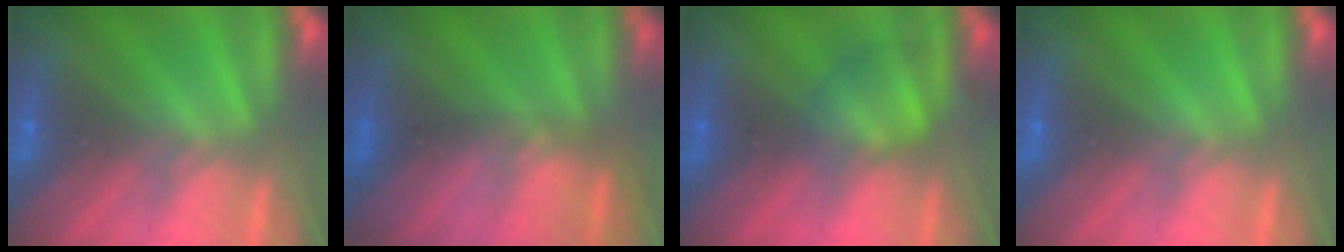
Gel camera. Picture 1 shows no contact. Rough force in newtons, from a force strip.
{"total": 2.8}
{"total": 2.5}
{"total": 0.0}